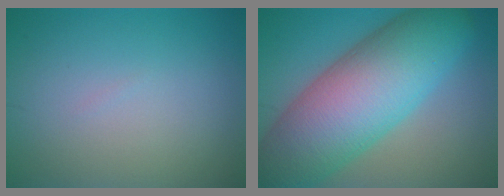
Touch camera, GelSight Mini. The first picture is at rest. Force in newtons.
{"total": 13.9, "press": 13.9, "slide": 0.3}